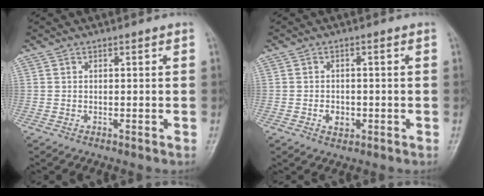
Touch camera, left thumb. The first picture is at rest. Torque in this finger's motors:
{"motor_torque": [-0.08, 0.12, 0.19, 0.11, 0.00]}